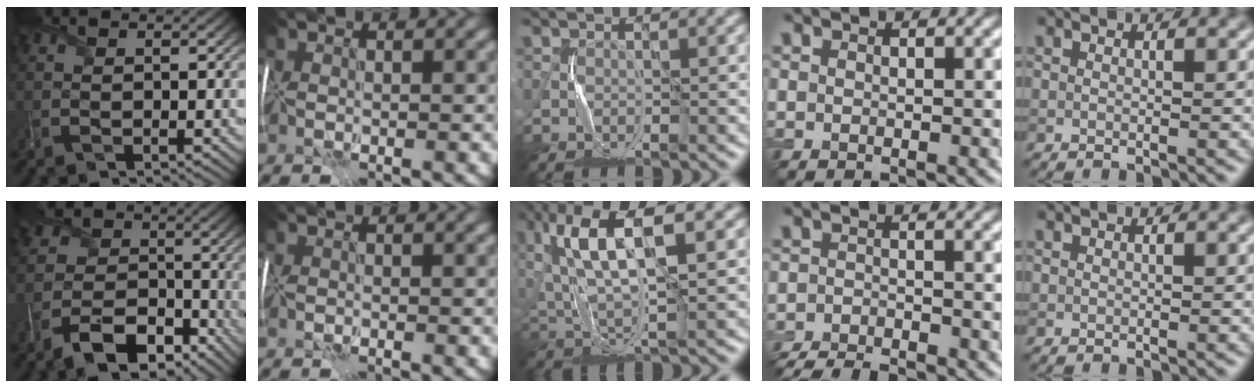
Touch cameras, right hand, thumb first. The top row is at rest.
{"thumb": {"total": 10.8, "force": [-6.5, 6.9, 5.2], "torque": [-0.092, -0.027, -0.124]}, "index": {"total": 1.3, "force": [-1.2, -0.4, -0.1], "torque": [0.006, -0.014, -0.018]}, "middle": {"total": 9.4, "force": [3.4, 3.2, 8.2], "torque": [-0.171, 0.012, 0.065]}, "ring": {"total": 4.7, "force": [-4.4, 0.6, 1.5], "torque": [-0.026, -0.009, -0.079]}}